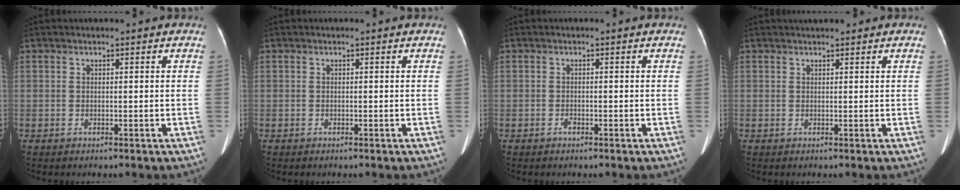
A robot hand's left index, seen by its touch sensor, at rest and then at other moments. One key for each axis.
{"total": 0.0}
{"total": 0.5, "fx": -0.4, "fy": 0.2, "fz": 0.3, "tx": -0.008, "ty": -0.001, "tz": -0.004}
{"total": 2.6, "fx": 2.1, "fy": 0.7, "fz": 1.3, "tx": -0.016, "ty": 0.022, "tz": 0.029}